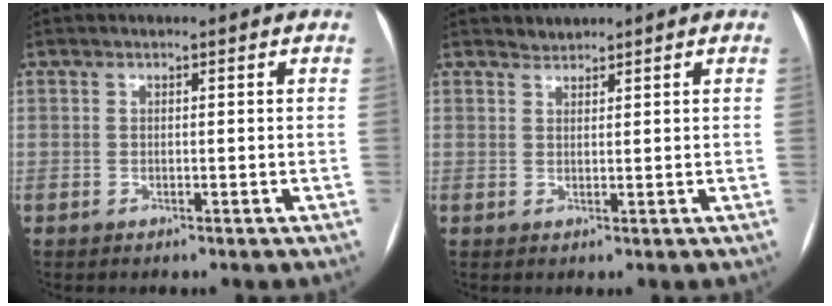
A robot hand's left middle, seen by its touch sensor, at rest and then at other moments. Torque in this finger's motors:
{"motor_torque": [-0.26, -0.07, -0.06, -0.02]}